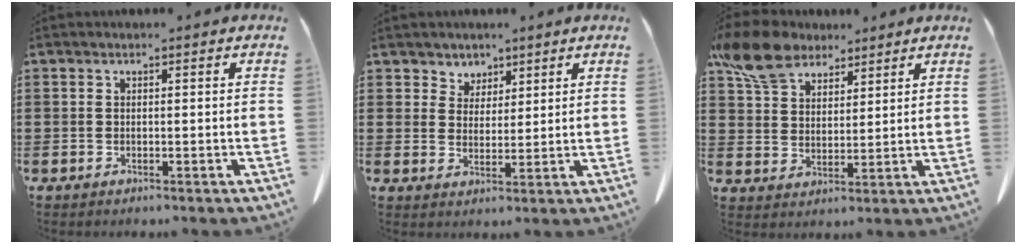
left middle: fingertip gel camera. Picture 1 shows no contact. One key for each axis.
{"total": 3.9, "fx": 3.0, "fy": 2.4, "fz": -0.2, "tx": -0.015, "ty": -0.002, "tz": 0.057}
{"total": 9.8, "fx": 7.7, "fy": 4.7, "fz": 4.0, "tx": -0.102, "ty": -0.012, "tz": 0.148}